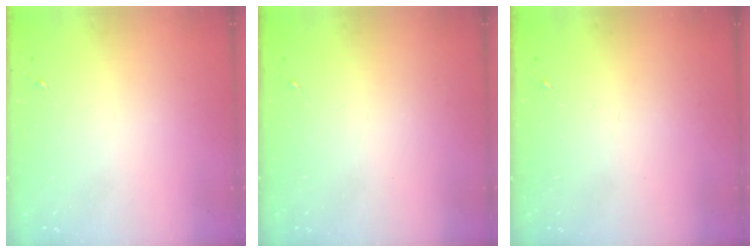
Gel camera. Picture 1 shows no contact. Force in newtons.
{"total": 0.0}
{"total": 0.0}